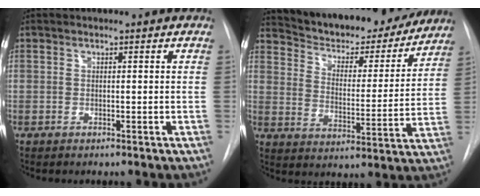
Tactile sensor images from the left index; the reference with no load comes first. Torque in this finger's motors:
{"motor_torque": [-0.03, -0.63, 0.30, 0.05]}